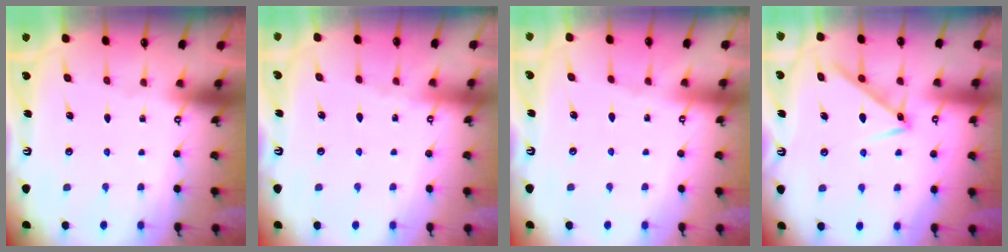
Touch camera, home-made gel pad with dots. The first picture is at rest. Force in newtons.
{"total": 1.6, "press": 1.6, "slide": 0.4}
{"total": 1.9, "press": 1.8, "slide": 0.5}
{"total": 9.2, "press": 9.2, "slide": 0.6}